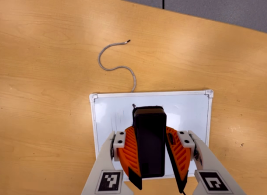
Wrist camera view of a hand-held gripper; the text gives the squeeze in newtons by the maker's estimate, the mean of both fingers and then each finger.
{"total": 9.2, "left": 9.5, "right": 9.0}